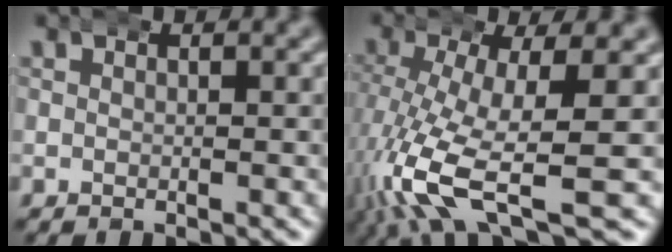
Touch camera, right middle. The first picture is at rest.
{"total": 7.2, "force": [-2.9, 2.0, 6.2], "torque": [-0.127, -0.035, -0.033]}